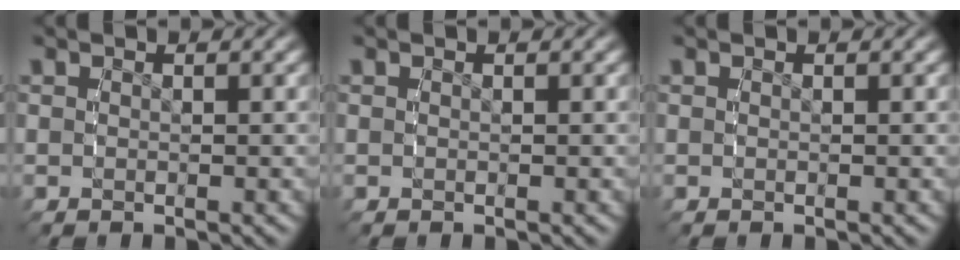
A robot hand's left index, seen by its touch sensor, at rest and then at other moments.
{"total": 0.0}
{"total": 0.0}